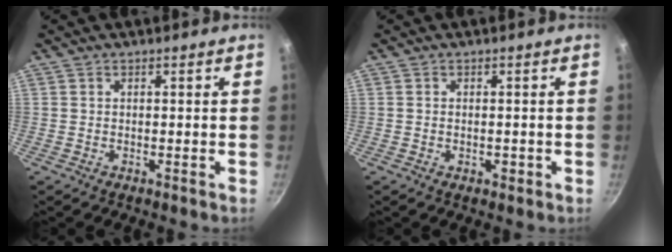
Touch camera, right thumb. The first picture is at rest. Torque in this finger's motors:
{"motor_torque": [-0.46, -0.07, -0.08, 0.23, -0.05]}